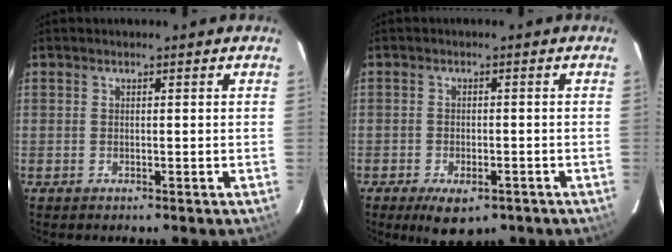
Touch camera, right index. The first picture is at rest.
{"total": 6.8, "force": [-4.2, 3.3, 4.2], "torque": [-0.081, -0.013, -0.057]}